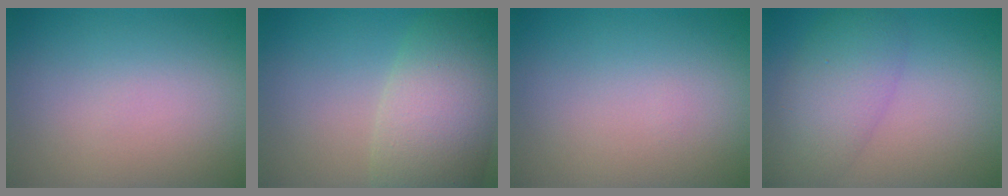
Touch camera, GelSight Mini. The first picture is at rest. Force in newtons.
{"total": 8.3, "press": 8.3, "slide": 0.5}
{"total": 0.0}
{"total": 5.2, "press": 5.1, "slide": 0.3}